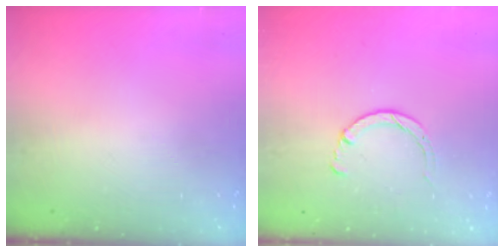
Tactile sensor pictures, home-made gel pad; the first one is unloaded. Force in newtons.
{"total": 2.9, "press": 2.8, "slide": 0.4}